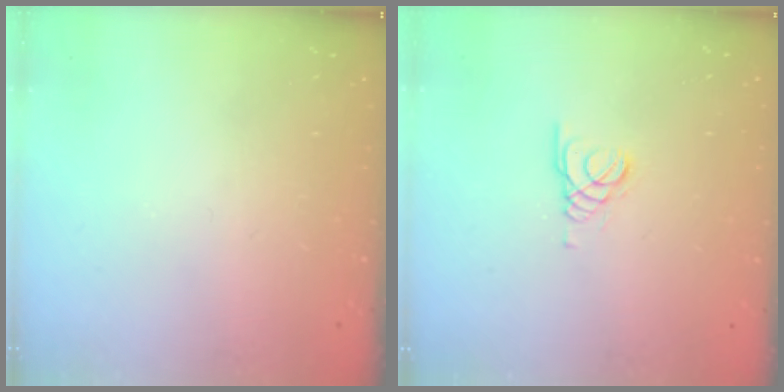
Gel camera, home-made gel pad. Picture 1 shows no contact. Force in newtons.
{"total": 1.5, "press": 1.5, "slide": 0.1}